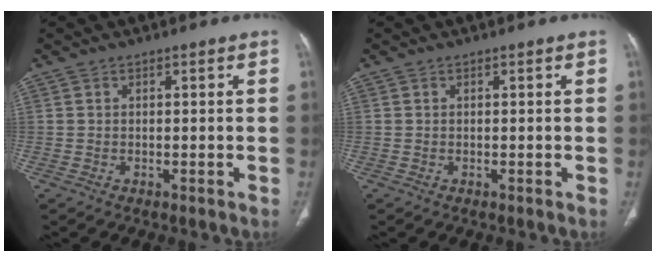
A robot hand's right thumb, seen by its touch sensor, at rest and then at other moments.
{"total": 0.0}